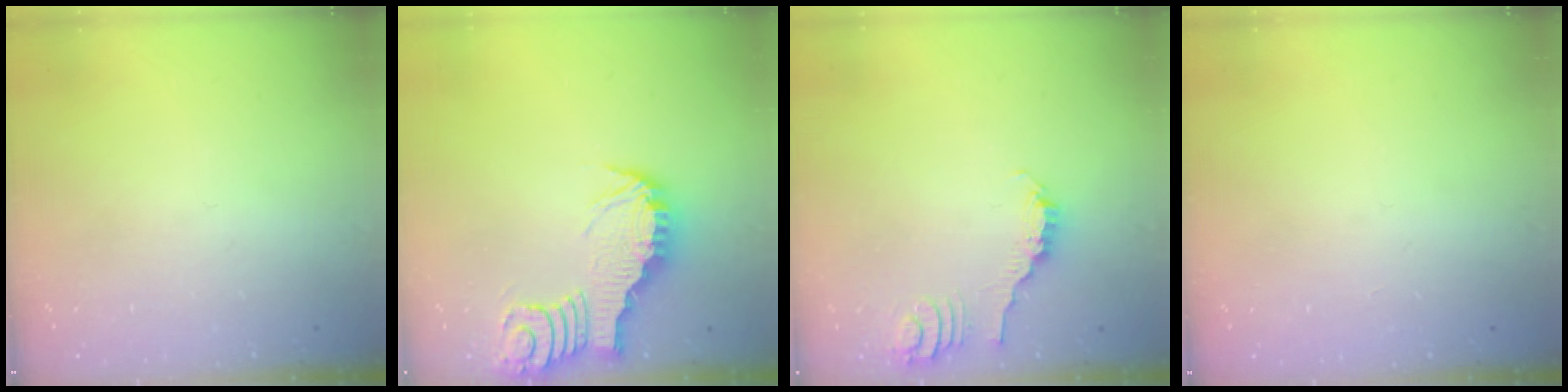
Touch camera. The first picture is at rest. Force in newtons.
{"total": 3.2, "press": 3.2, "slide": 0.4}
{"total": 2.2, "press": 2.1, "slide": 0.3}
{"total": 1.6, "press": 1.6, "slide": 0.3}